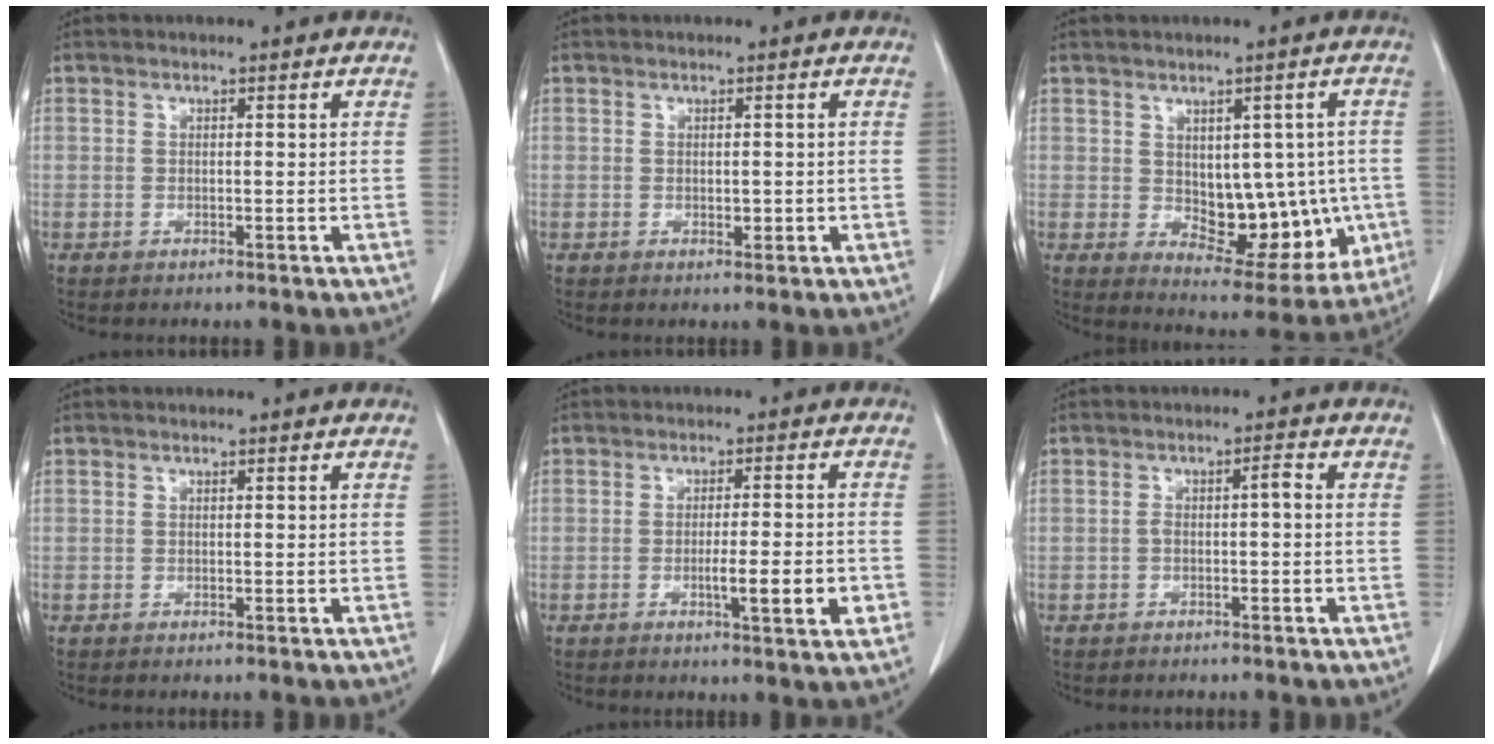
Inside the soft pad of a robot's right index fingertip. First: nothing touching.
{"total": 1.3, "force": [-0.1, 0.7, 1.0], "torque": [-0.014, -0.002, 0.001]}
{"total": 12.4, "force": [-0.8, 6.9, 10.3], "torque": [-0.119, 0.008, 0.019]}
{"total": 0.0}
{"total": 6.6, "force": [-1.9, 0.4, 6.3], "torque": [-0.092, -0.007, -0.025]}
{"total": 2.1, "force": [-0.4, 0.4, 2.0], "torque": [-0.036, 0.010, -0.007]}